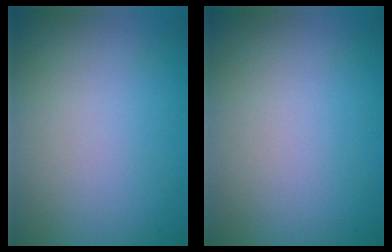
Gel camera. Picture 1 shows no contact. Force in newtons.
{"total": 0.0}